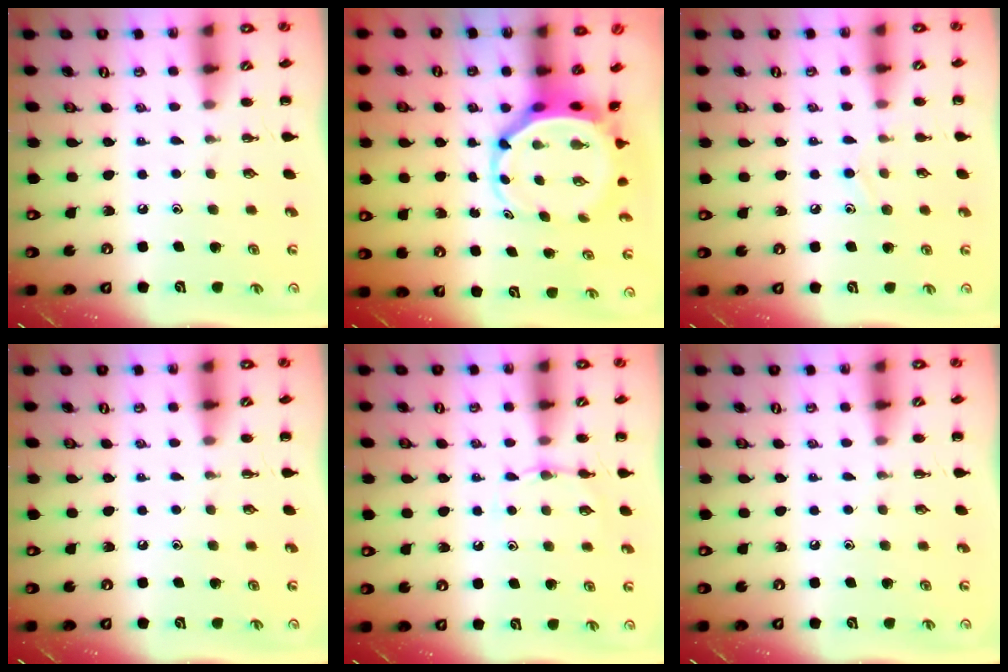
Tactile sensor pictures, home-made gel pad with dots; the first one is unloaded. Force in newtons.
{"total": 5.3, "press": 5.1, "slide": 1.5}
{"total": 7.2, "press": 6.8, "slide": 2.4}
{"total": 0.0}
{"total": 5.1, "press": 4.9, "slide": 1.5}
{"total": 0.0}